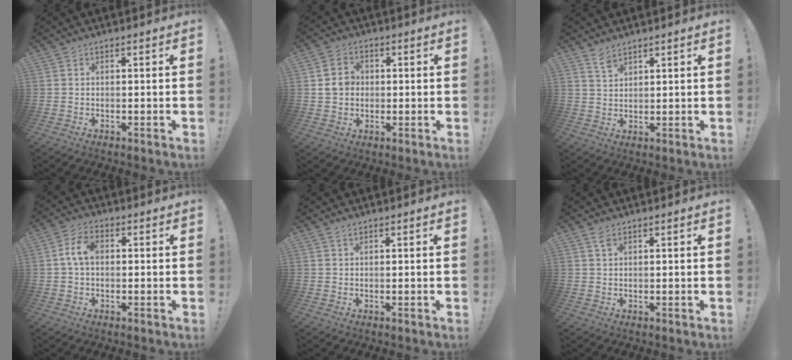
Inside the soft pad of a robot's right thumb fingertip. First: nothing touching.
{"total": 6.9, "force": [1.0, 6.0, 3.2], "torque": [-0.050, 0.010, 0.021]}
{"total": 4.3, "force": [3.5, 1.9, 1.8], "torque": [-0.020, -0.026, 0.063]}
{"total": 6.7, "force": [0.7, 4.2, 5.2], "torque": [-0.098, 0.012, 0.014]}
{"total": 1.0, "force": [0.8, 0.5, 0.5], "torque": [-0.007, 0.001, 0.014]}
{"total": 2.3, "force": [1.4, 0.9, 1.5], "torque": [-0.024, -0.002, 0.025]}